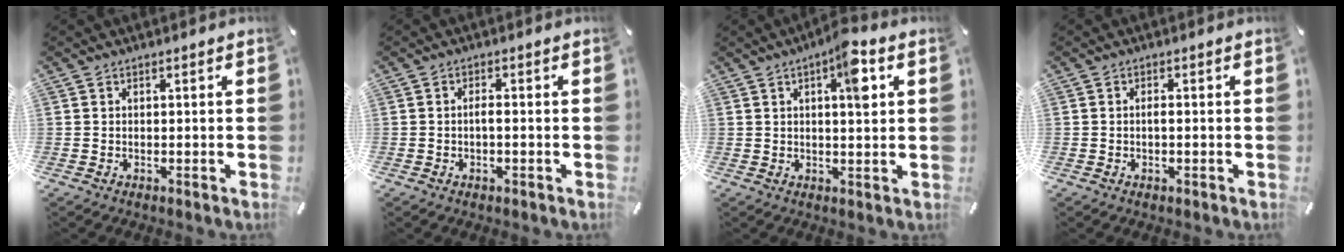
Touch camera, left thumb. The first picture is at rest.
{"total": 2.1, "force": [-0.4, 0.8, 1.9], "torque": [-0.035, 0.003, -0.009]}
{"total": 7.4, "force": [2.6, 2.0, 6.6], "torque": [-0.091, -0.011, 0.034]}
{"total": 1.4, "force": [-0.2, 0.5, 1.3], "torque": [-0.024, 0.001, -0.005]}